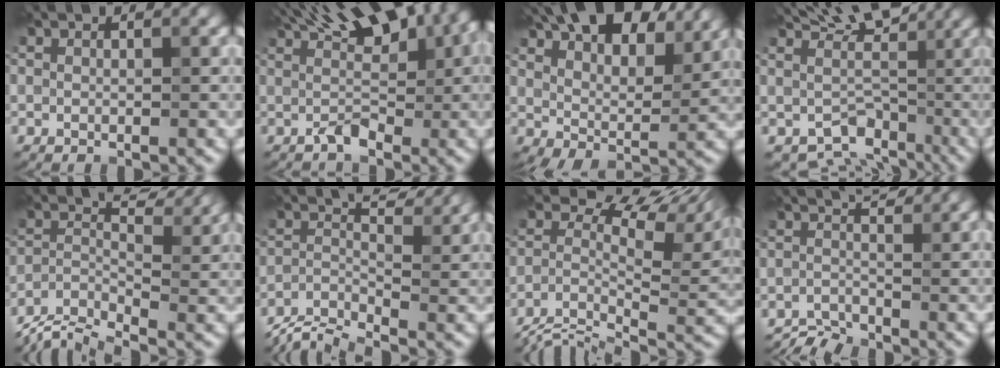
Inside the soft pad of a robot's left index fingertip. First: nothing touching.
{"total": 6.1, "force": [1.7, 2.8, 5.2], "torque": [-0.074, 0.013, 0.020]}
{"total": 11.8, "force": [7.3, 4.9, 7.8], "torque": [-0.126, 0.027, 0.110]}
{"total": 5.6, "force": [1.7, 4.1, 3.4], "torque": [-0.044, -0.012, 0.035]}
{"total": 5.1, "force": [-3.2, 1.9, 3.5], "torque": [-0.065, -0.005, -0.075]}
{"total": 4.6, "force": [-3.0, 1.6, 3.1], "torque": [-0.054, -0.002, -0.073]}
{"total": 9.2, "force": [-1.4, 4.3, 8.0], "torque": [-0.153, -0.003, -0.018]}
{"total": 2.2, "force": [-1.8, 0.5, 1.1], "torque": [-0.026, 0.004, -0.041]}